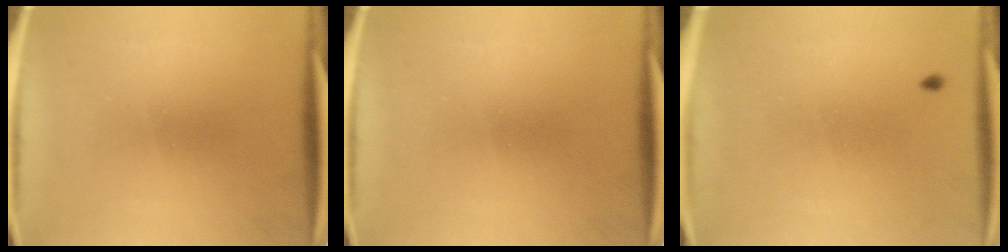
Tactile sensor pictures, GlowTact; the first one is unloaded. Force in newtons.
{"total": 0.0}
{"total": 0.9}